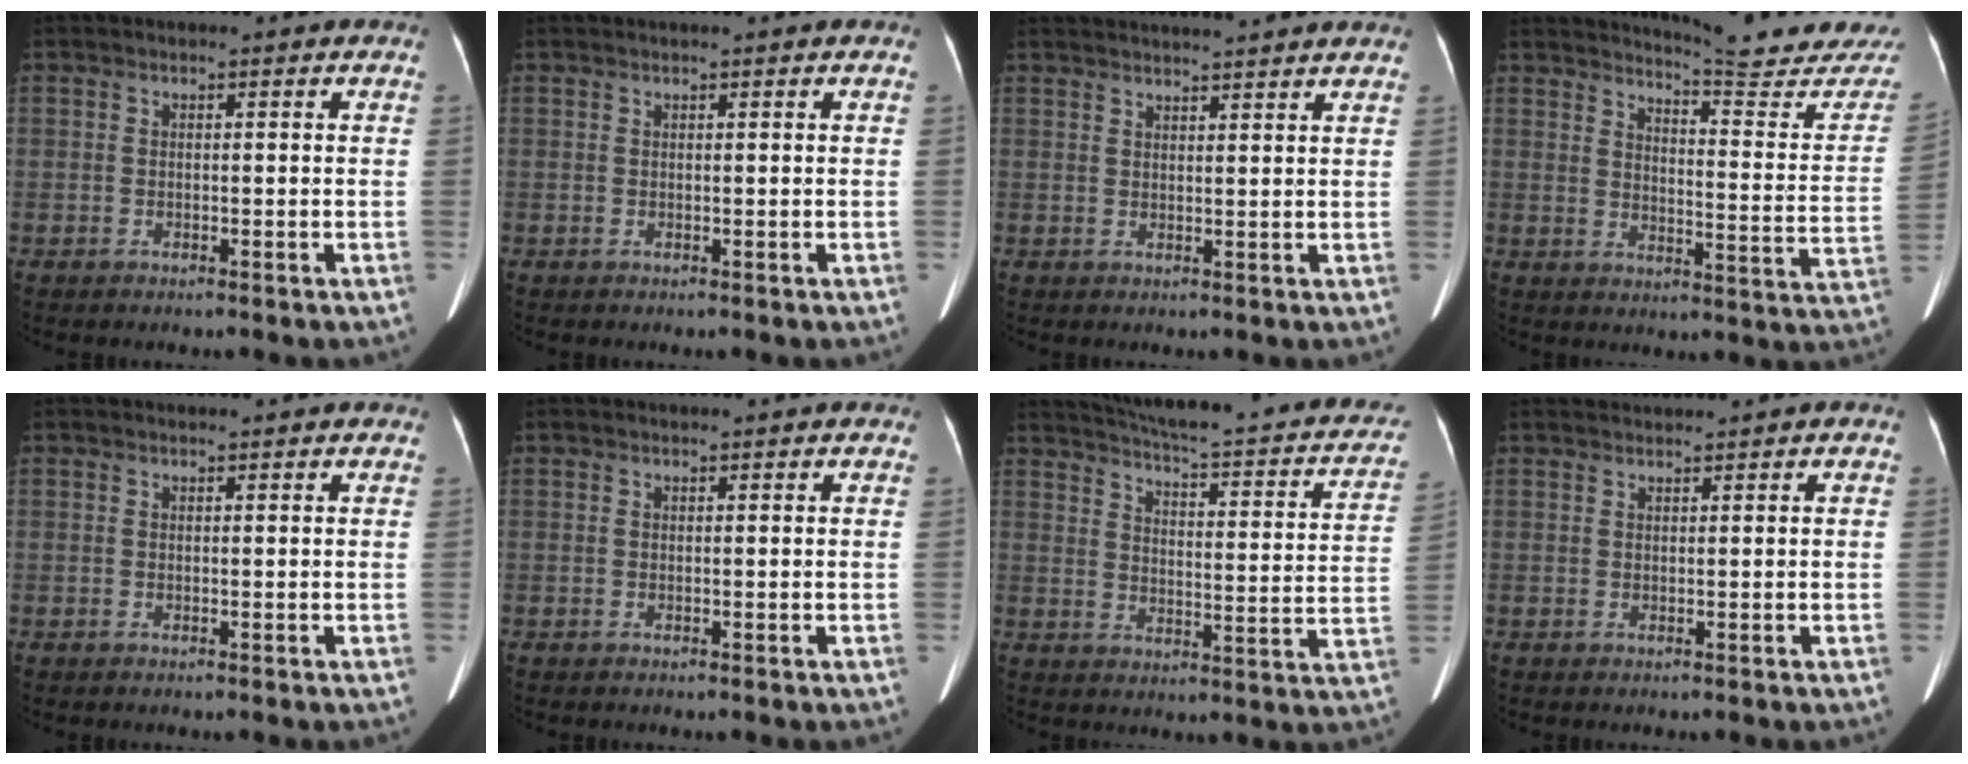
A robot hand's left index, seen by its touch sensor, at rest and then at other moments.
{"total": 0.9, "force": [0.8, -0.2, 0.5], "torque": [-0.009, 0.017, 0.021]}
{"total": 10.5, "force": [9.8, -0.4, 3.7], "torque": [-0.059, 0.027, 0.123]}
{"total": 18.8, "force": [18.2, 0.4, 4.6], "torque": [-0.057, -0.114, 0.209]}
{"total": 3.1, "force": [2.9, 0.4, 1.0], "torque": [-0.015, 0.020, 0.033]}
{"total": 2.4, "force": [2.2, 0.2, 0.8], "torque": [-0.011, 0.018, 0.026]}
{"total": 24.1, "force": [20.0, 4.6, 12.7], "torque": [-0.178, -0.014, 0.238]}
{"total": 1.7, "force": [1.6, -0.5, -0.2], "torque": [-0.002, 0.013, 0.038]}